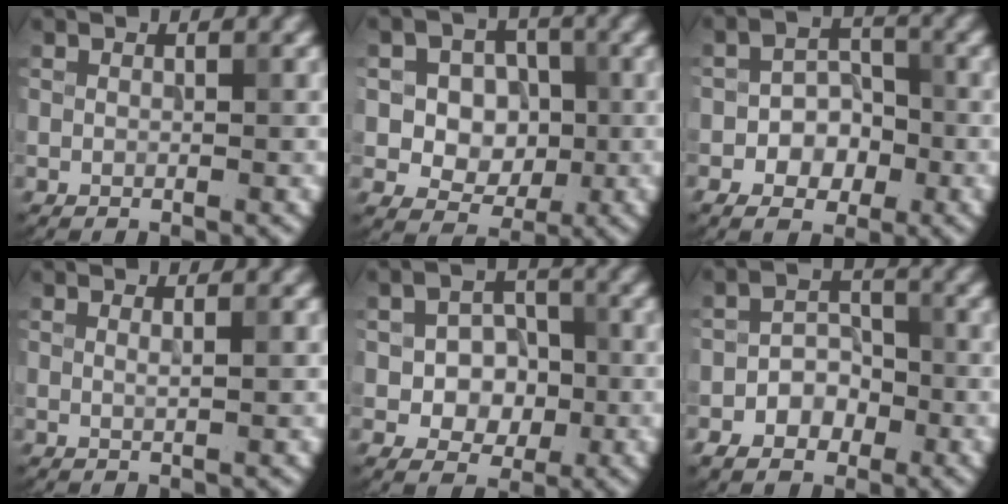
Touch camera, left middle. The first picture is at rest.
{"total": 6.5, "force": [0.5, 5.6, 3.3], "torque": [-0.032, 0.019, -0.006]}
{"total": 4.5, "force": [-1.8, 3.2, 2.6], "torque": [-0.015, 0.004, -0.044]}
{"total": 1.0, "force": [0.4, 0.3, 0.9], "torque": [-0.006, 0.002, 0.002]}
{"total": 5.1, "force": [-0.8, 3.9, 3.3], "torque": [-0.035, 0.000, -0.021]}
{"total": 3.8, "force": [-1.8, 2.8, 1.8], "torque": [-0.024, 0.001, -0.033]}